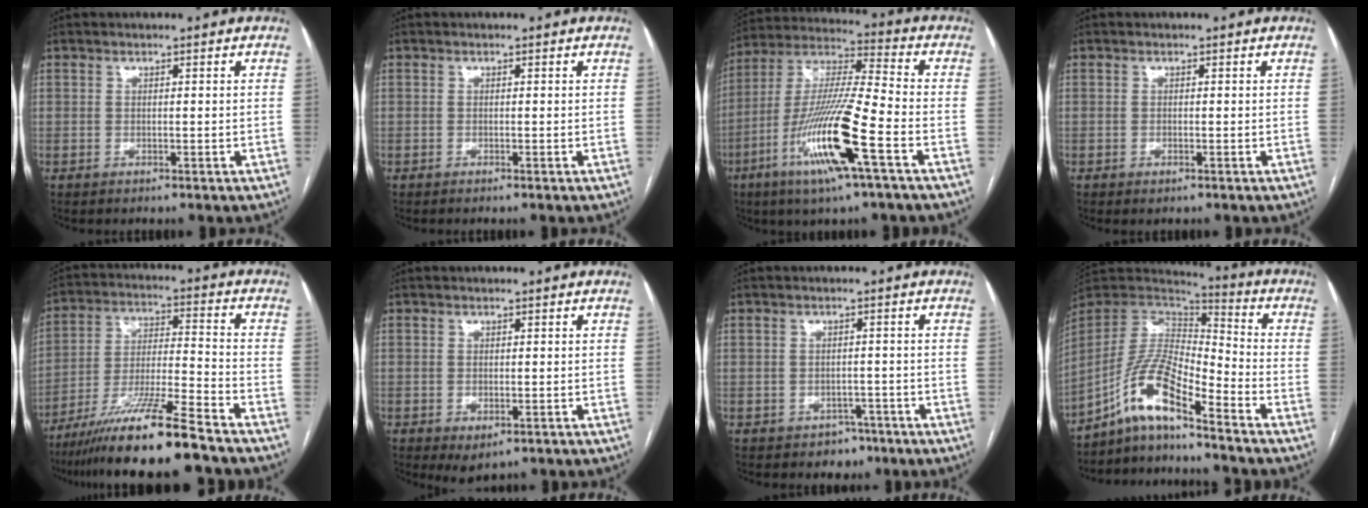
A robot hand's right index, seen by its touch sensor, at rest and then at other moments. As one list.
[{"total": 0.0}, {"total": 17.1, "force": [-7.1, 0.6, 15.5], "torque": [-0.316, -0.017, -0.135]}, {"total": 0.6, "force": [-0.4, 0.1, 0.4], "torque": [-0.005, -0.001, -0.005]}, {"total": 15.1, "force": [-11.8, -0.7, 9.4], "torque": [-0.174, -0.023, -0.207]}, {"total": 2.9, "force": [-1.3, 1.4, 2.1], "torque": [-0.031, -0.005, -0.009]}, {"total": 3.1, "force": [-1.9, 2.4, 0.5], "torque": [0.000, 0.014, -0.020]}, {"total": 11.3, "force": [-7.7, 1.8, 8.1], "torque": [-0.168, 0.018, -0.146]}]